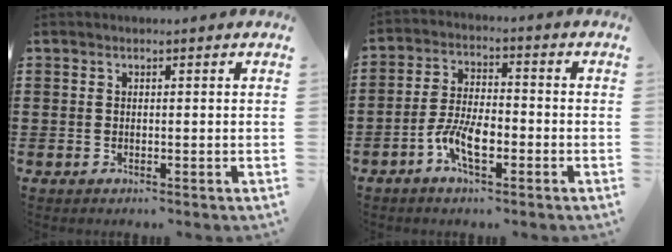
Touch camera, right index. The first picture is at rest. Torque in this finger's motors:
{"motor_torque": [1.04, 1.10, 0.24, 0.06]}